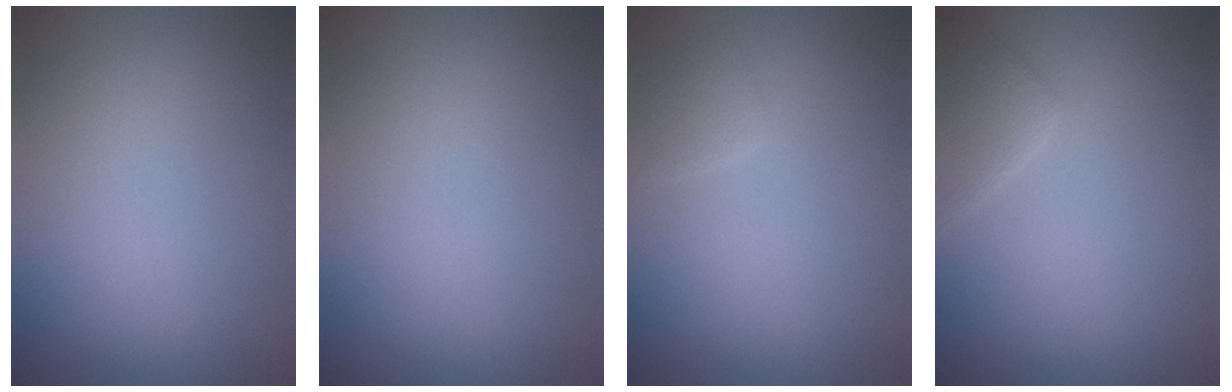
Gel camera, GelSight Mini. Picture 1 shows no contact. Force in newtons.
{"total": 0.0}
{"total": 1.2, "press": 1.2, "slide": 0.1}
{"total": 2.2, "press": 2.2, "slide": 0.2}